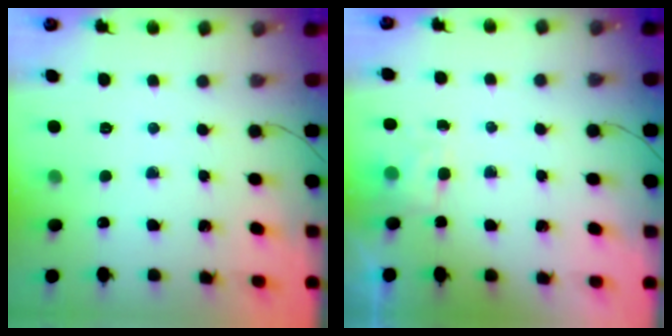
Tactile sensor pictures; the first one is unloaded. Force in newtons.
{"total": 3.5, "press": 3.3, "slide": 1.1}